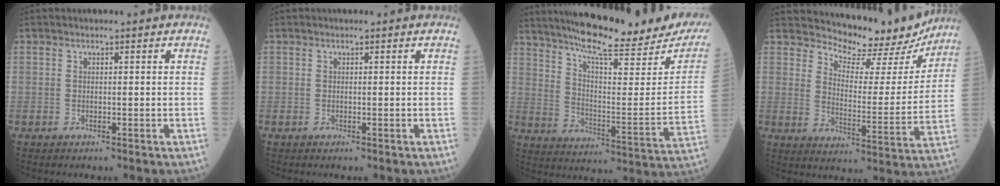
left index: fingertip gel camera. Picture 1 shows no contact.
{"total": 0.0}
{"total": 25.9, "force": [22.3, 3.1, 12.8], "torque": [-0.213, -0.057, 0.299]}
{"total": 13.6, "force": [13.0, 3.2, 2.6], "torque": [-0.041, -0.030, 0.170]}